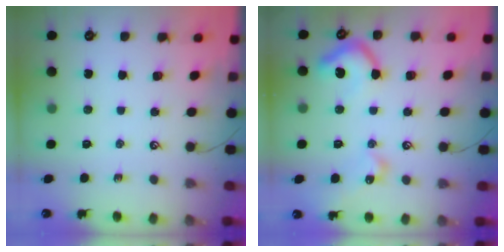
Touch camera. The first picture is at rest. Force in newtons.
{"total": 11.6, "press": 11.6, "slide": 1.2}